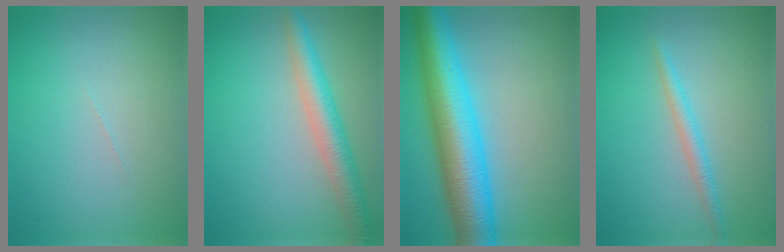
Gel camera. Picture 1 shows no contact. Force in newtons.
{"total": 4.2, "press": 4.2, "slide": 0.2}
{"total": 9.9, "press": 9.9, "slide": 0.1}
{"total": 1.7, "press": 1.7, "slide": 0.1}